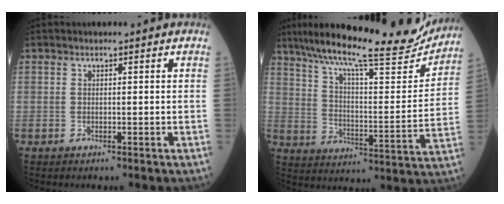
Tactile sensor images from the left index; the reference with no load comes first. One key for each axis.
{"total": 23.7, "fx": 20.8, "fy": 2.4, "fz": 11.0, "tx": -0.191, "ty": -0.024, "tz": 0.294}